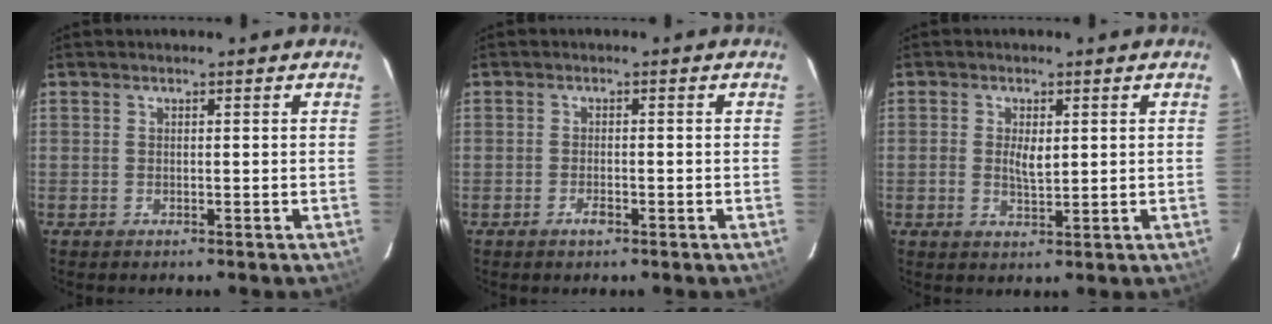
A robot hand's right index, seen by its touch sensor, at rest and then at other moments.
{"total": 1.8, "force": [-1.1, 0.7, 1.3], "torque": [-0.026, 0.000, -0.020]}
{"total": 3.2, "force": [0.4, 1.5, 2.8], "torque": [-0.053, -0.001, 0.007]}